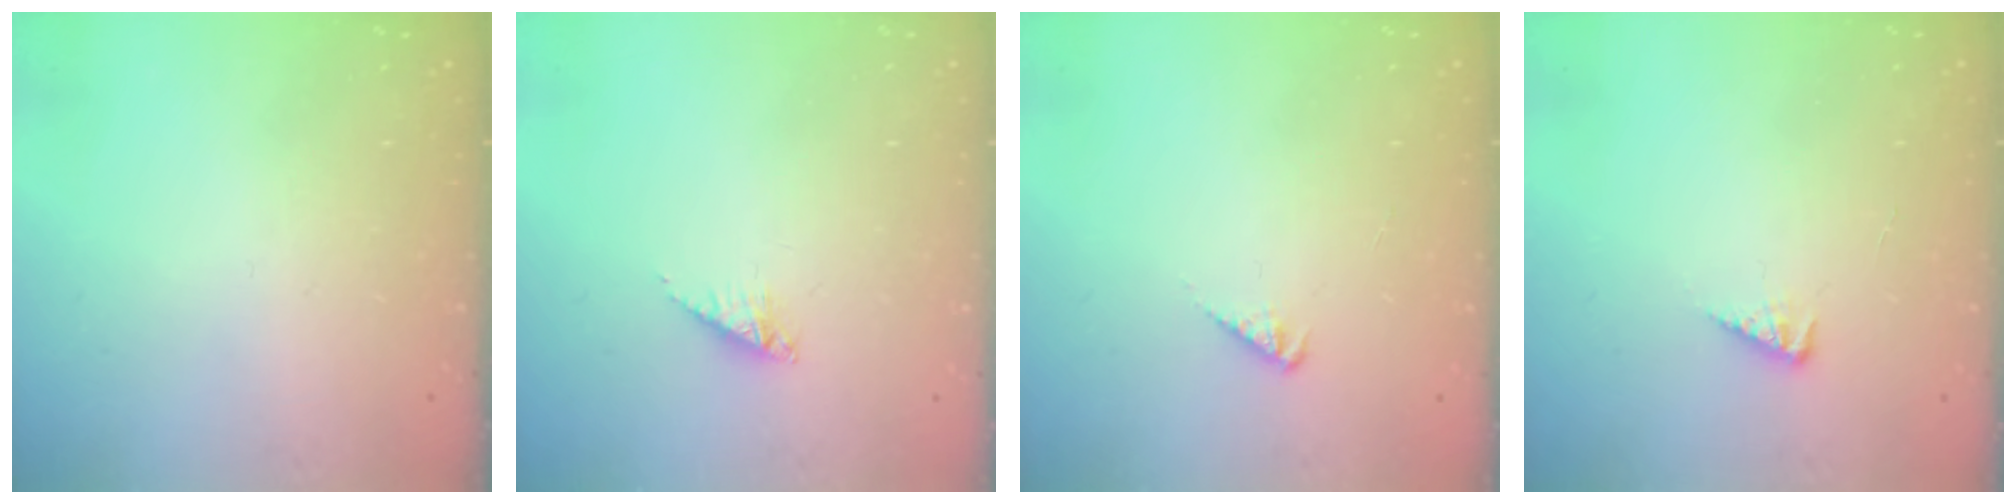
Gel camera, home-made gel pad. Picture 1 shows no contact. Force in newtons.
{"total": 4.2, "press": 4.2, "slide": 0.5}
{"total": 2.5, "press": 2.4, "slide": 0.6}
{"total": 3.2, "press": 3.1, "slide": 0.4}